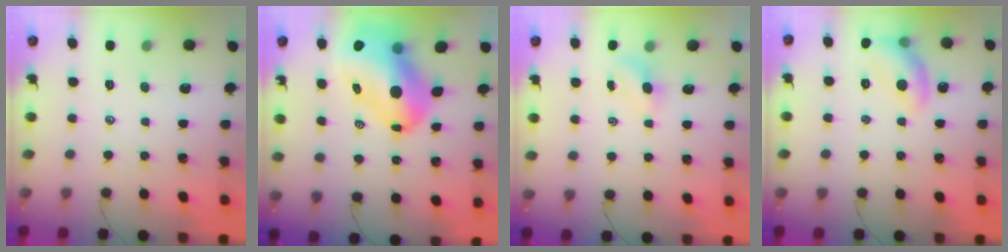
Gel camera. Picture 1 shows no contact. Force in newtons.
{"total": 16.8, "press": 16.1, "slide": 4.9}
{"total": 3.6, "press": 3.5, "slide": 1.0}
{"total": 9.6, "press": 9.6, "slide": 0.3}